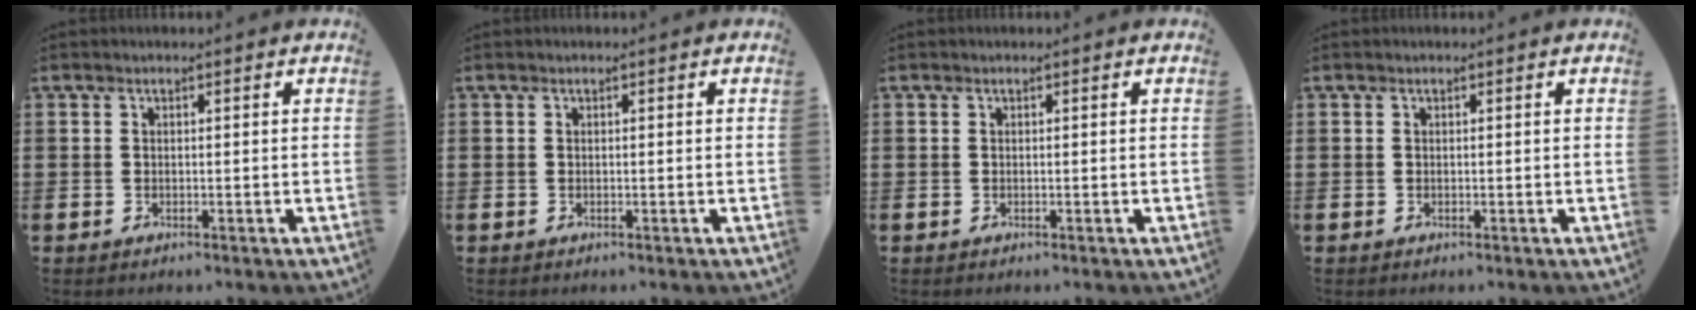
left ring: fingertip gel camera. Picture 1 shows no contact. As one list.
[{"total": 0.0}, {"total": 0.0}, {"total": 0.0}]